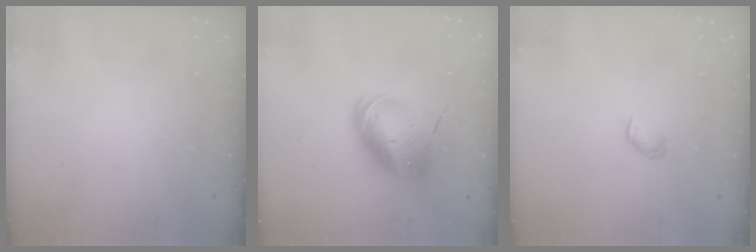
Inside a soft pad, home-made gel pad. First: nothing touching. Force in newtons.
{"total": 13.3, "press": 13.0, "slide": 2.5}
{"total": 3.4, "press": 3.3, "slide": 0.7}